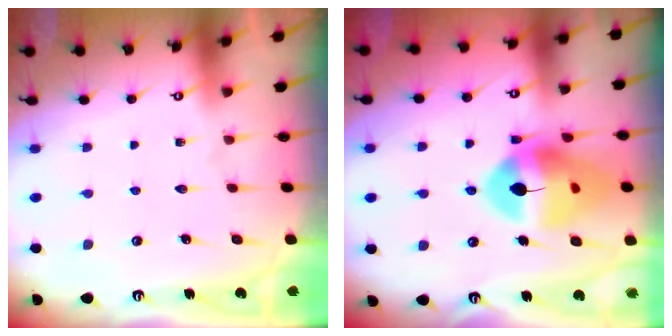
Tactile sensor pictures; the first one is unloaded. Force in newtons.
{"total": 17.7, "press": 17.6, "slide": 1.8}